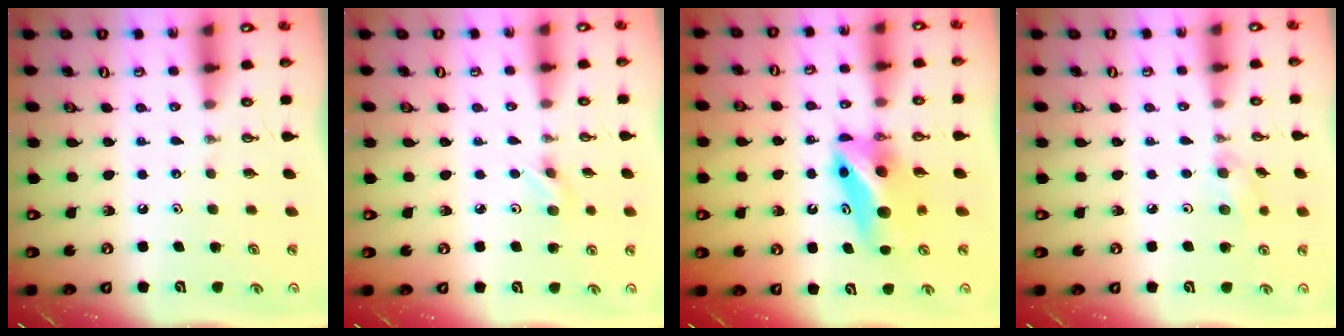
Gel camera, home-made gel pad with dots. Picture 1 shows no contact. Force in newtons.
{"total": 3.9, "press": 3.7, "slide": 1.3}
{"total": 10.3, "press": 6.9, "slide": 7.7}
{"total": 5.9, "press": 5.1, "slide": 3.0}